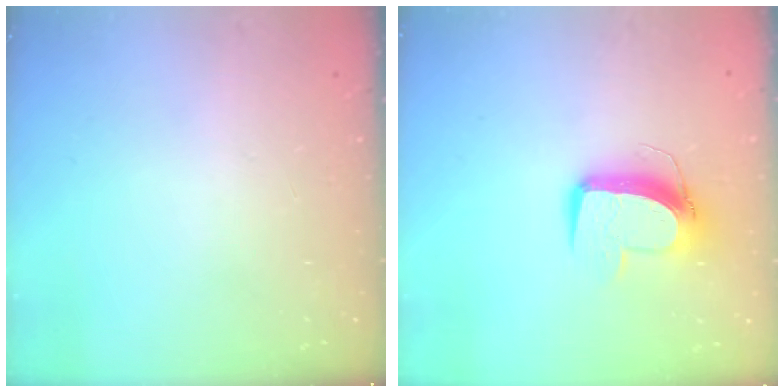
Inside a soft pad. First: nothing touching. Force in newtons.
{"total": 10.6, "press": 10.5, "slide": 1.1}